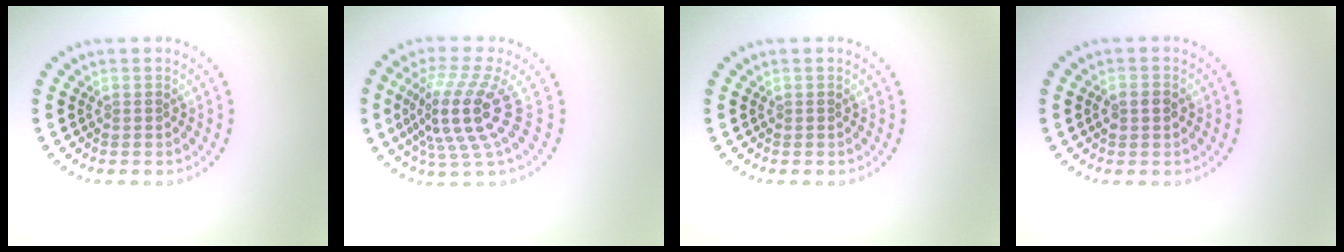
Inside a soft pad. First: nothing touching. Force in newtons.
{"total": 5.4, "press": 3.9, "slide": 3.8}
{"total": 0.0}
{"total": 1.4, "press": 1.4, "slide": 0.1}